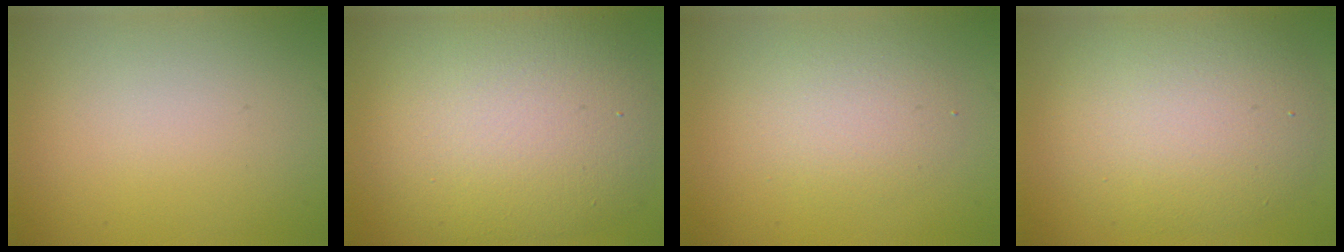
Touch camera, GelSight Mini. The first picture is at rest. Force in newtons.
{"total": 11.5, "press": 11.4, "slide": 0.6}
{"total": 2.6, "press": 2.6, "slide": 0.2}
{"total": 7.5, "press": 7.5, "slide": 0.4}